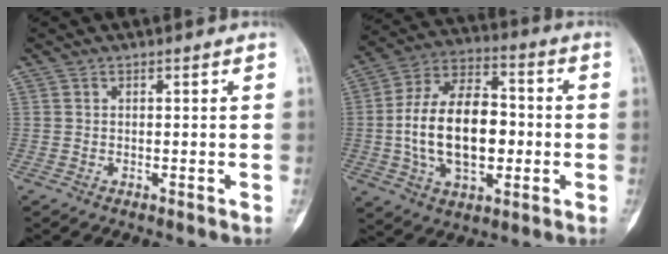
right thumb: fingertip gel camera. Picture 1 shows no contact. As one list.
[{"total": 19.5, "force": [-1.4, 11.5, 15.7], "torque": [-0.261, 0.027, -0.020]}]